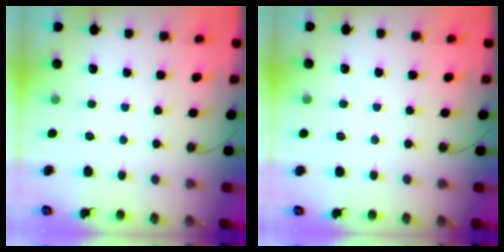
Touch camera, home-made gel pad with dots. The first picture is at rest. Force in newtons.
{"total": 2.5, "press": 1.7, "slide": 1.8}